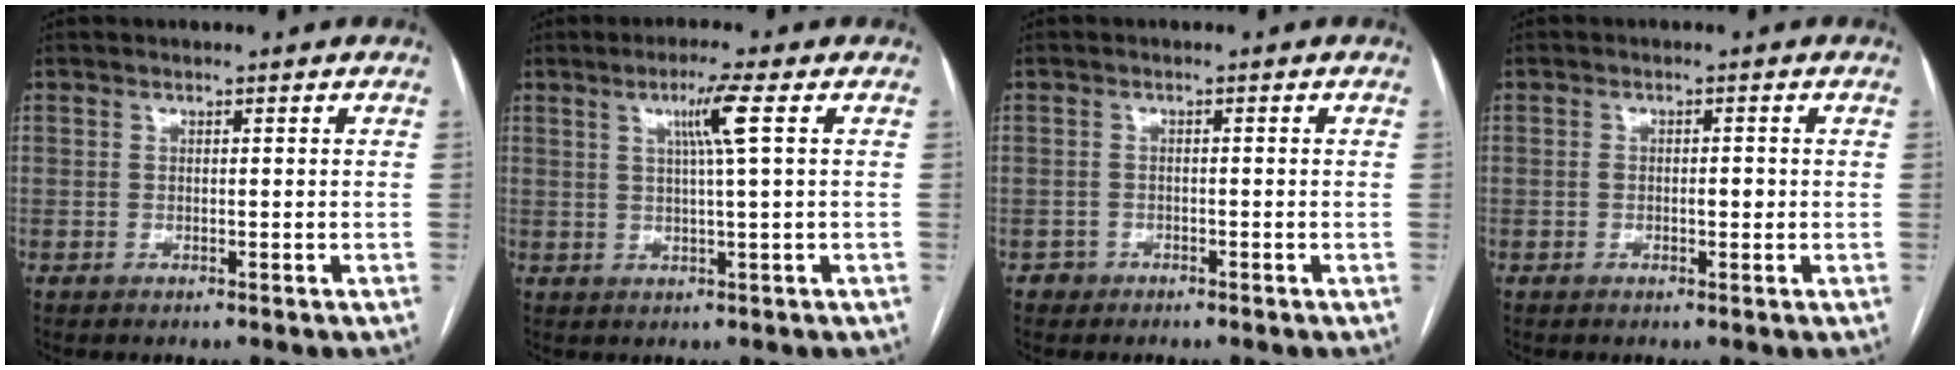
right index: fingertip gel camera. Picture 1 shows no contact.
{"total": 4.9, "force": [1.6, -1.0, 4.5], "torque": [-0.084, 0.001, 0.030]}
{"total": 1.3, "force": [-0.9, 0.9, -0.2], "torque": [0.001, 0.005, -0.017]}
{"total": 1.8, "force": [-0.2, 0.9, 1.6], "torque": [-0.025, 0.003, -0.001]}